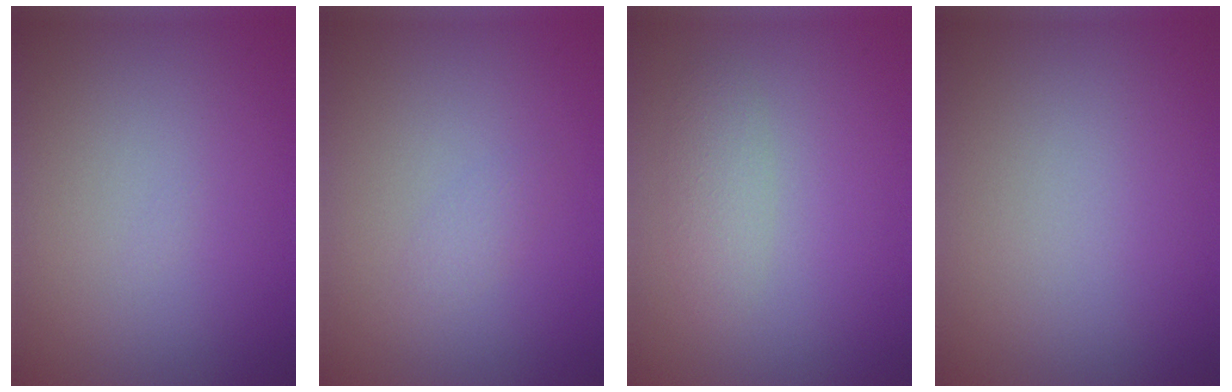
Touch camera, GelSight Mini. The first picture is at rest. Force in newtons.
{"total": 0.9, "press": 0.9, "slide": 0.0}
{"total": 1.7, "press": 1.7, "slide": 0.1}
{"total": 0.0}